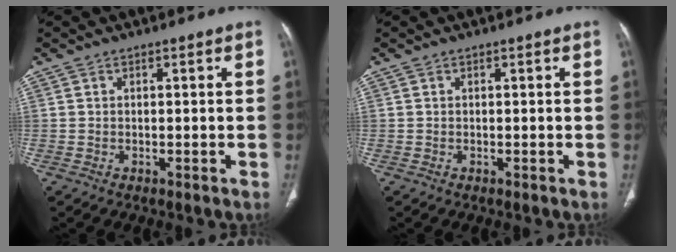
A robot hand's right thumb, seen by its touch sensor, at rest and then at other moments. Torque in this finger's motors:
{"motor_torque": [0.76, 0.80, -0.01, 0.01, 0.02]}